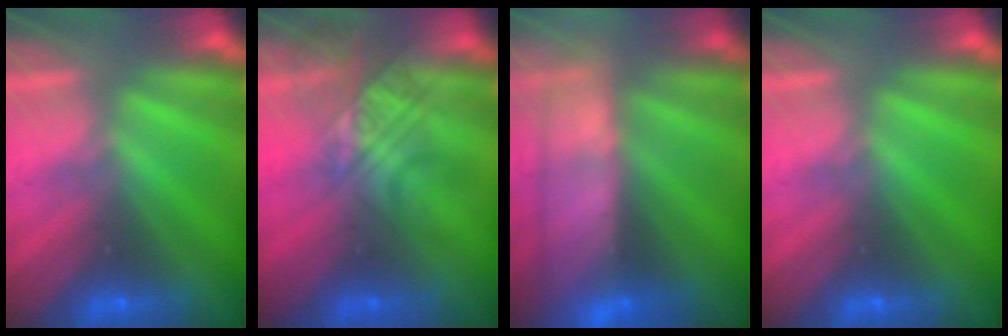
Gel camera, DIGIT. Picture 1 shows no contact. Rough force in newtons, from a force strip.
{"total": 2.4}
{"total": 7.4}
{"total": 0.0}